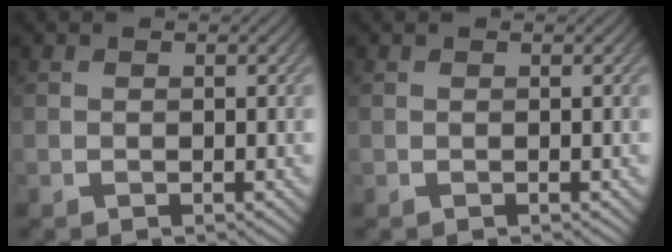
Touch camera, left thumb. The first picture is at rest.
{"total": 0.0}